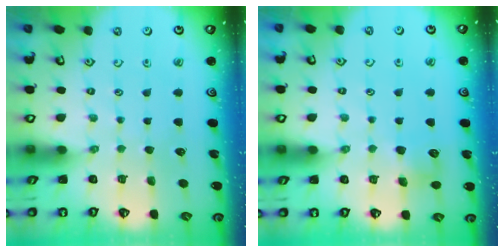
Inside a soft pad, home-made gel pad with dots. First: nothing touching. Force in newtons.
{"total": 5.0, "press": 5.0, "slide": 0.8}